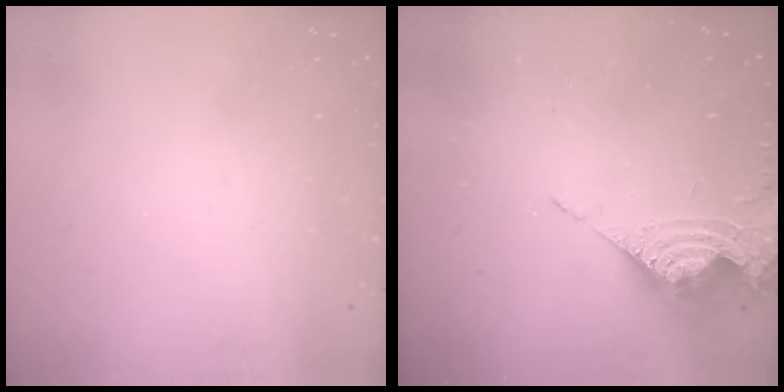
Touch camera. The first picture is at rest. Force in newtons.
{"total": 8.5, "press": 8.4, "slide": 0.9}